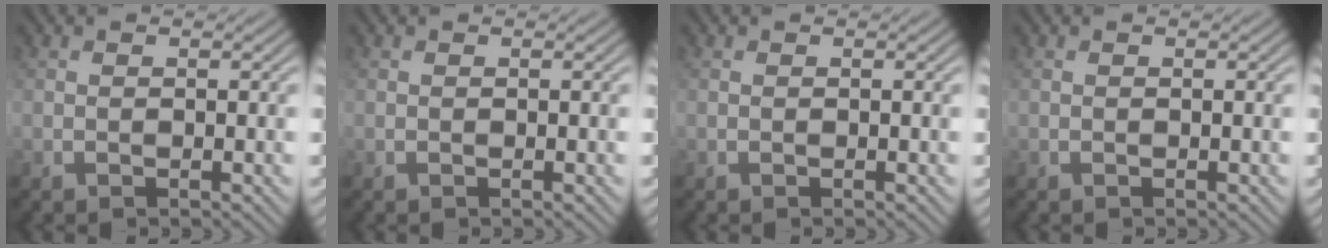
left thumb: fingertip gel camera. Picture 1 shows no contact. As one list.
[{"total": 0.0}, {"total": 0.0}, {"total": 0.0}]